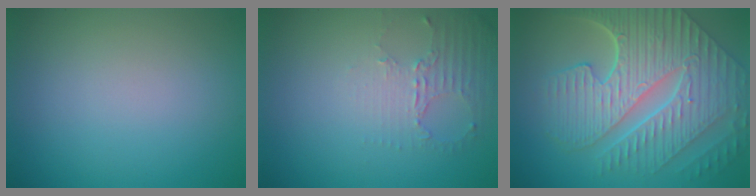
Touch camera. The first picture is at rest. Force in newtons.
{"total": 2.3, "press": 1.8, "slide": 1.6}
{"total": 10.3, "press": 7.1, "slide": 7.5}